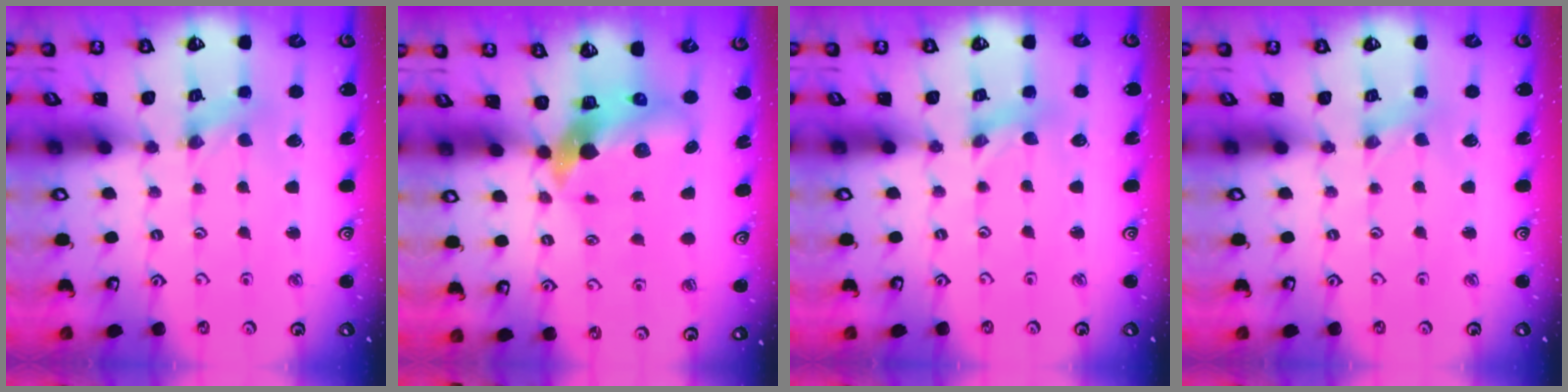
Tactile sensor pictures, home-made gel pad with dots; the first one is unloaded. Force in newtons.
{"total": 9.1, "press": 9.0, "slide": 1.3}
{"total": 0.8, "press": 0.8, "slide": 0.1}
{"total": 0.0}